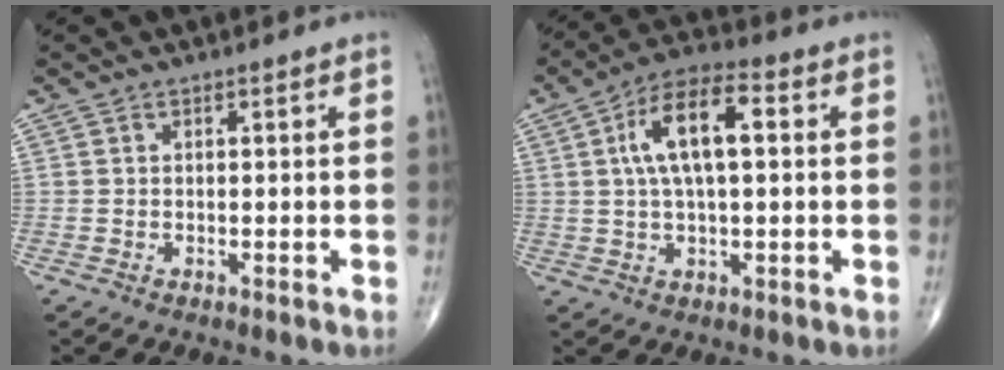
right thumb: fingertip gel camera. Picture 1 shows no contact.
{"total": 11.7, "force": [2.3, 4.8, 10.4], "torque": [-0.190, 0.022, 0.034]}